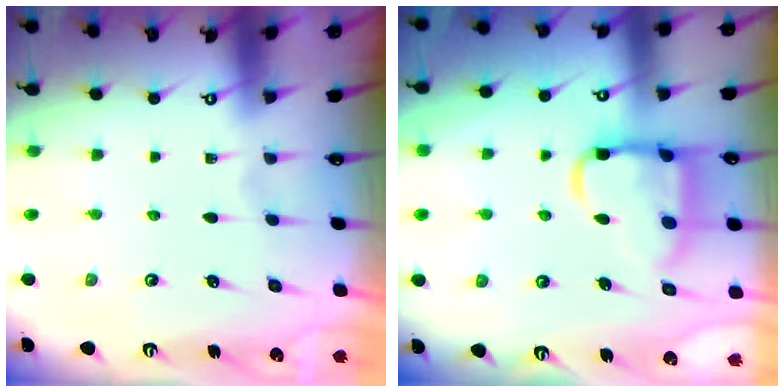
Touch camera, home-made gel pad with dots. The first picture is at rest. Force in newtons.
{"total": 14.7, "press": 14.7, "slide": 1.4}